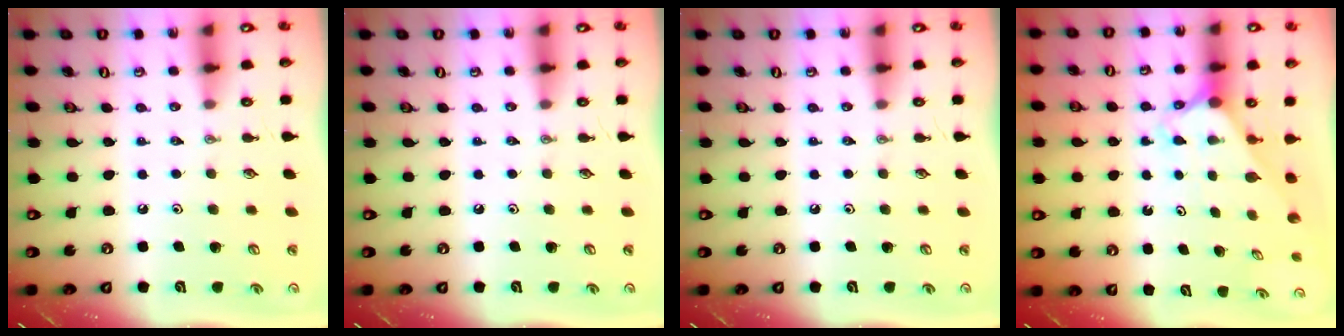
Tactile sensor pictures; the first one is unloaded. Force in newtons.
{"total": 0.0}
{"total": 0.0}
{"total": 2.3, "press": 2.3, "slide": 0.2}